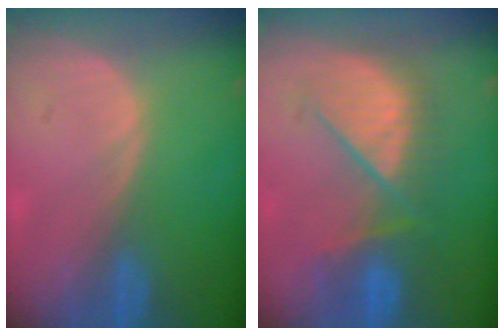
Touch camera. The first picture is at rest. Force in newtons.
{"total": 8.4, "press": 8.4, "slide": 0.6}